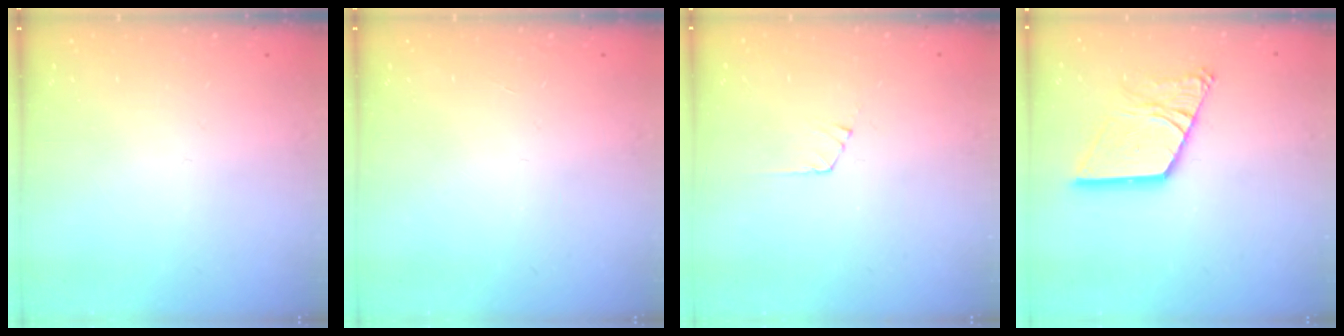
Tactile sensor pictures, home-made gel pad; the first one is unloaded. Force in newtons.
{"total": 0.0}
{"total": 3.7, "press": 3.6, "slide": 0.3}
{"total": 17.1, "press": 17.0, "slide": 1.9}